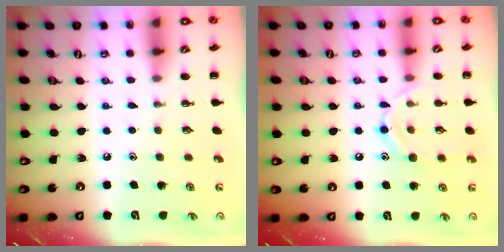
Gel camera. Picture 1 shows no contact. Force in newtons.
{"total": 9.9, "press": 9.9, "slide": 1.0}